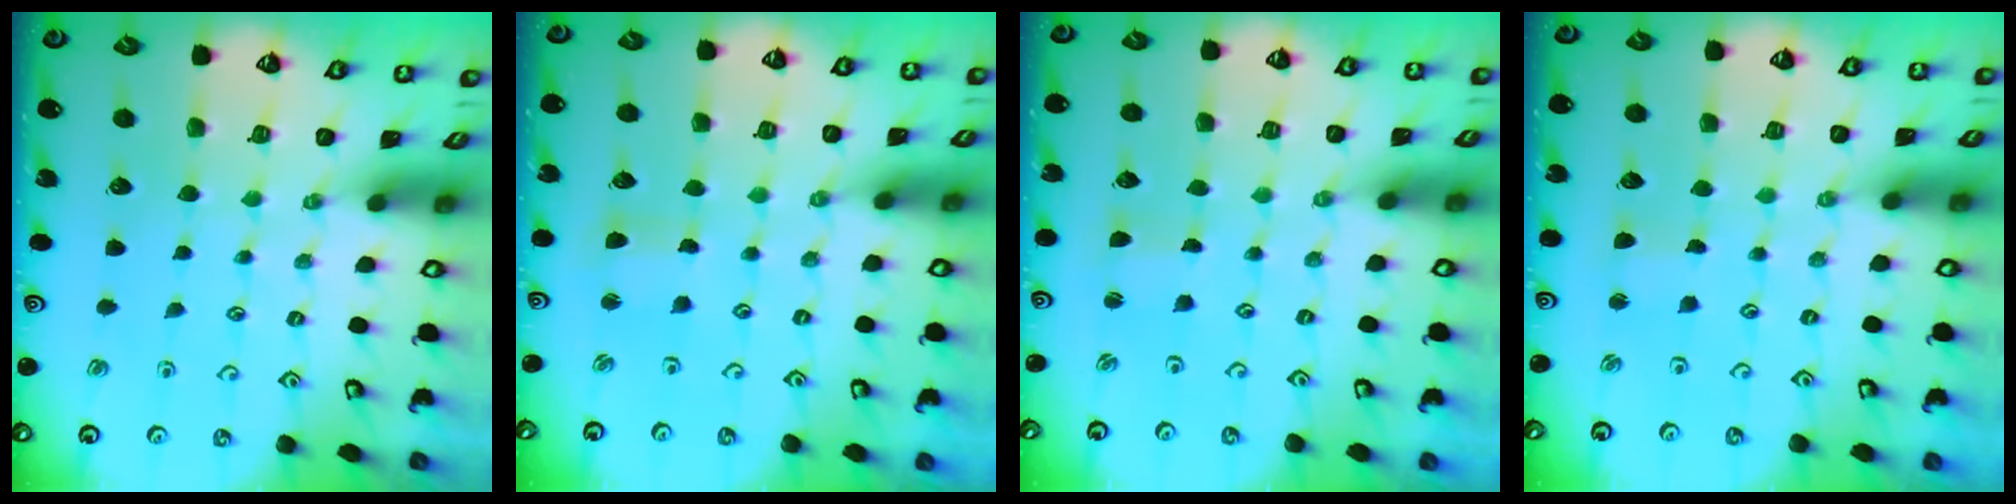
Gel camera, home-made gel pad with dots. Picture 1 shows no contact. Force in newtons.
{"total": 2.7, "press": 2.7, "slide": 0.2}
{"total": 1.7, "press": 1.7, "slide": 0.1}
{"total": 2.1, "press": 2.1, "slide": 0.4}